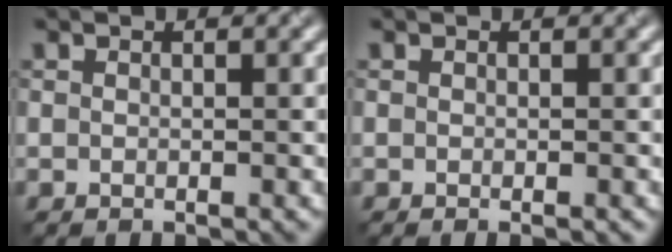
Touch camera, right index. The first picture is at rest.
{"total": 0.6, "force": [-0.3, 0.1, 0.5], "torque": [-0.007, -0.006, -0.004]}